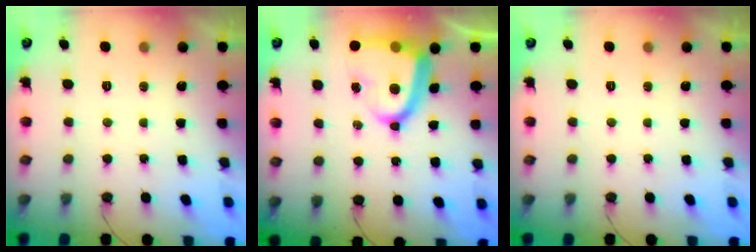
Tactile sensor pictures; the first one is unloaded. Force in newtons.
{"total": 15.7, "press": 15.6, "slide": 1.5}
{"total": 0.0}